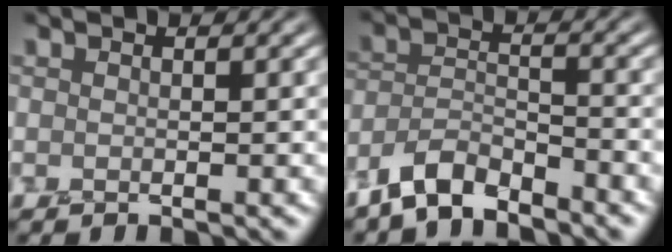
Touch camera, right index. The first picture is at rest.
{"total": 4.3, "force": [-3.7, 1.3, 1.8], "torque": [-0.031, 0.003, -0.079]}